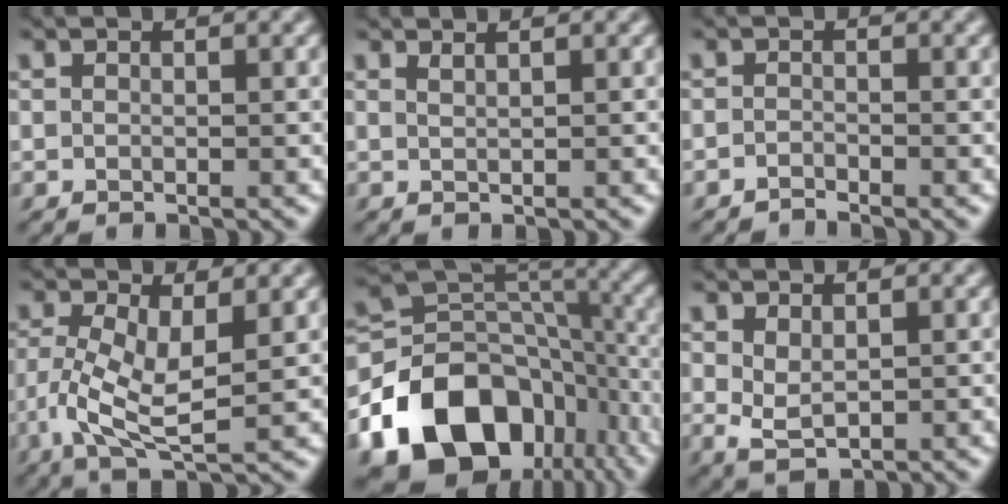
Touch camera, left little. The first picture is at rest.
{"total": 0.6, "force": [0.5, -0.1, 0.3], "torque": [-0.005, 0.002, 0.010]}
{"total": 1.0, "force": [-1.0, 0.0, 0.1], "torque": [-0.001, 0.003, -0.022]}
{"total": 6.2, "force": [-0.5, 2.4, 5.7], "torque": [-0.127, -0.004, -0.008]}
{"total": 16.3, "force": [-8.7, 11.3, 7.9], "torque": [-0.160, 0.007, -0.146]}
{"total": 2.0, "force": [0.2, 1.1, 1.6], "torque": [-0.037, -0.002, 0.010]}